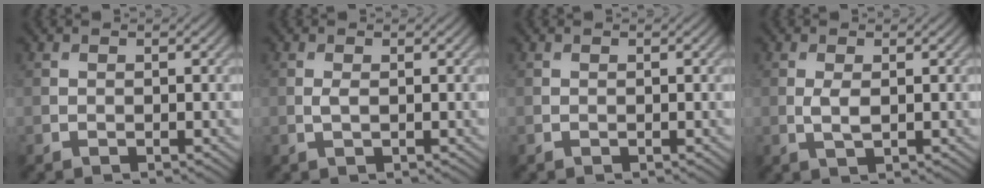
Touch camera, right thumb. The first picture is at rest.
{"total": 1.0, "force": [0.1, 0.3, 0.9], "torque": [-0.024, -0.002, 0.001]}
{"total": 0.0}
{"total": 1.9, "force": [0.1, 0.7, 1.7], "torque": [-0.044, -0.002, 0.004]}